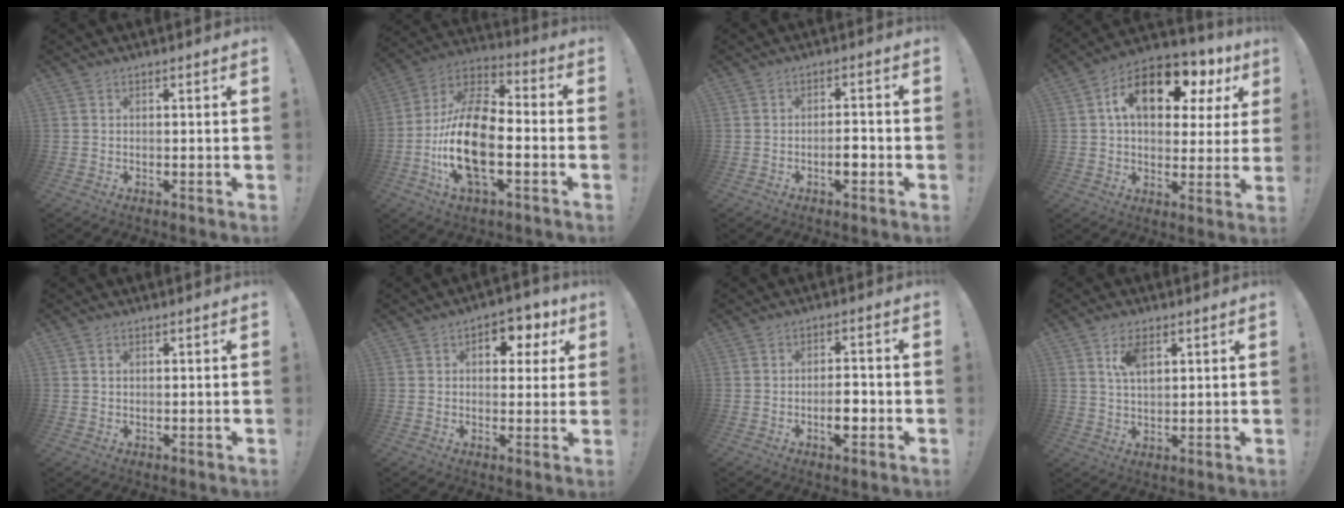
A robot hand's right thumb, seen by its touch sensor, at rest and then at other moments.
{"total": 20.1, "force": [-4.8, 10.2, 16.6], "torque": [-0.335, 0.023, -0.077]}
{"total": 4.1, "force": [-1.4, 1.7, 3.4], "torque": [-0.044, 0.009, -0.024]}
{"total": 17.2, "force": [7.2, 9.3, 12.5], "torque": [-0.196, -0.024, 0.118]}
{"total": 0.9, "force": [0.4, 0.6, 0.4], "torque": [-0.003, 0.000, 0.005]}
{"total": 7.5, "force": [2.9, 5.4, 4.4], "torque": [-0.043, -0.015, 0.047]}
{"total": 5.6, "force": [-1.6, 2.6, 4.7], "torque": [-0.065, 0.005, -0.030]}
{"total": 6.8, "force": [3.3, 3.6, 4.8], "torque": [-0.081, -0.008, 0.058]}